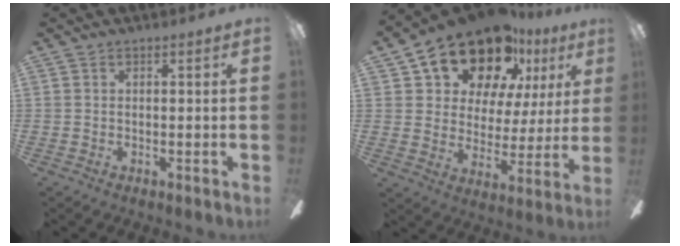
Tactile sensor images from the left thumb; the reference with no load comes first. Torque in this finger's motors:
{"motor_torque": [1.07, 2.36, 1.36, -1.41, 0.10]}